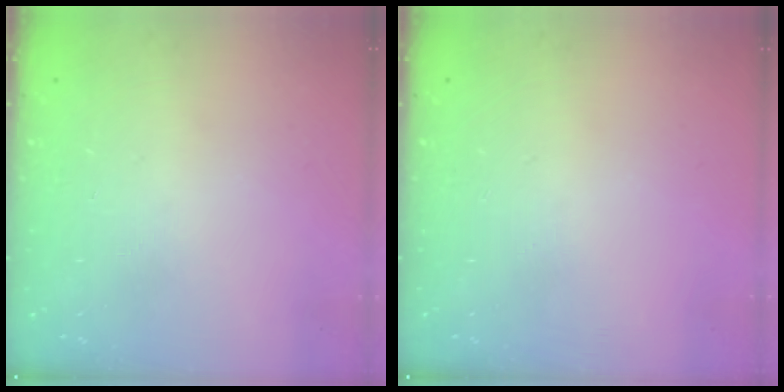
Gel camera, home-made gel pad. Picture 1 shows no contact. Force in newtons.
{"total": 0.0}